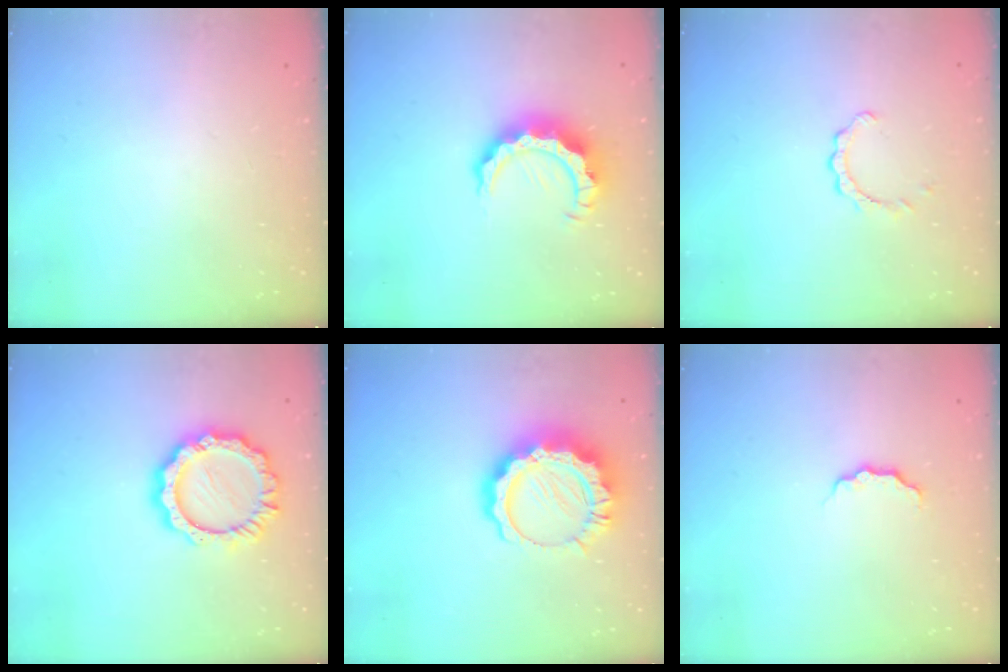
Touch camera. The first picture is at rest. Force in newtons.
{"total": 10.3, "press": 10.3, "slide": 0.7}
{"total": 2.0, "press": 2.0, "slide": 0.2}
{"total": 12.3, "press": 12.3, "slide": 1.1}
{"total": 13.7, "press": 13.6, "slide": 1.2}
{"total": 3.5, "press": 3.5, "slide": 0.4}